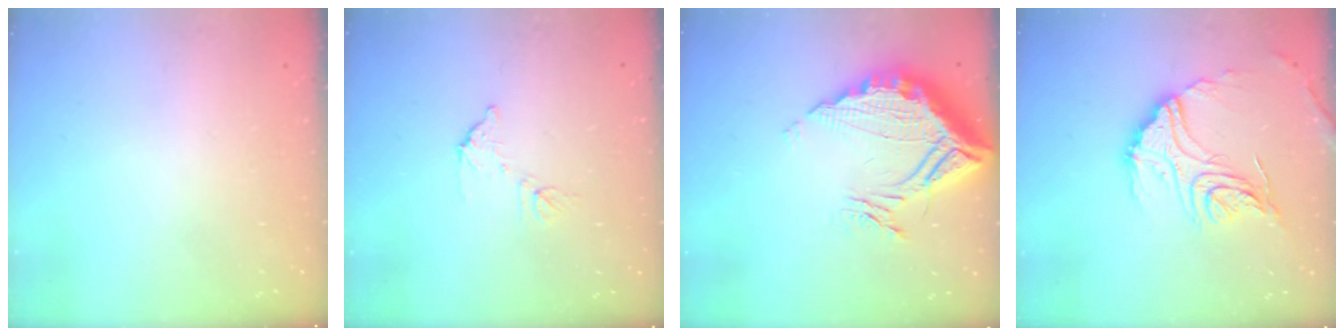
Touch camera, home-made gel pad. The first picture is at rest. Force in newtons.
{"total": 7.2, "press": 7.2, "slide": 0.3}
{"total": 16.5, "press": 16.5, "slide": 1.5}
{"total": 17.9, "press": 17.8, "slide": 1.5}